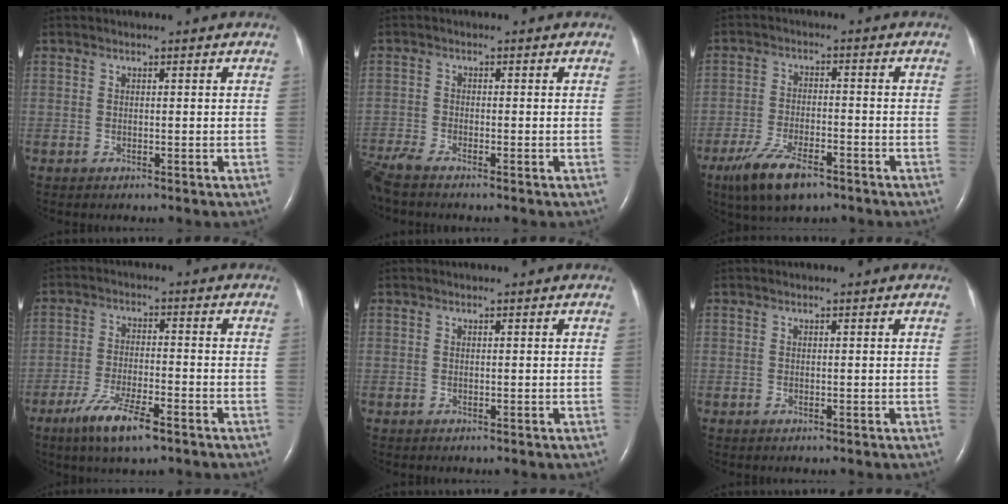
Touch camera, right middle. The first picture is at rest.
{"total": 4.0, "force": [-3.6, -0.1, 1.8], "torque": [-0.044, -0.016, -0.074]}
{"total": 8.9, "force": [-5.9, 2.8, 6.0], "torque": [-0.123, -0.012, -0.101]}
{"total": 8.0, "force": [-5.1, 1.4, 5.9], "torque": [-0.122, -0.014, -0.089]}
{"total": 0.0}
{"total": 0.0}